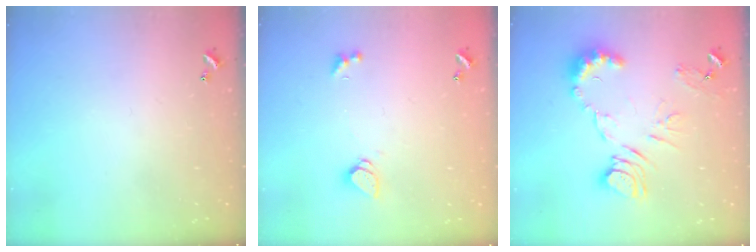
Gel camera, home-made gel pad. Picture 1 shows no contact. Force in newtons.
{"total": 1.2, "press": 1.1, "slide": 0.5}
{"total": 11.5, "press": 11.5, "slide": 0.6}